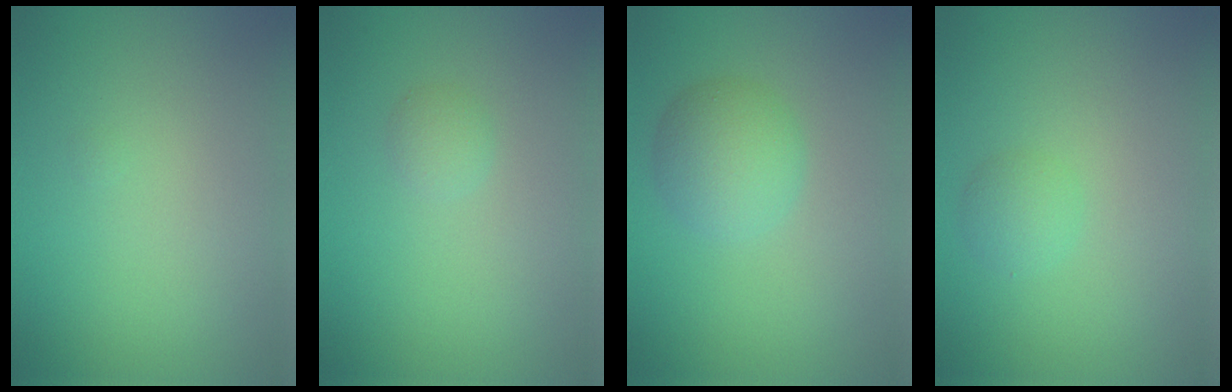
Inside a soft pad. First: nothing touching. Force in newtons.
{"total": 1.0, "press": 1.0, "slide": 0.1}
{"total": 3.5, "press": 3.5, "slide": 0.1}
{"total": 1.3, "press": 1.3, "slide": 0.0}